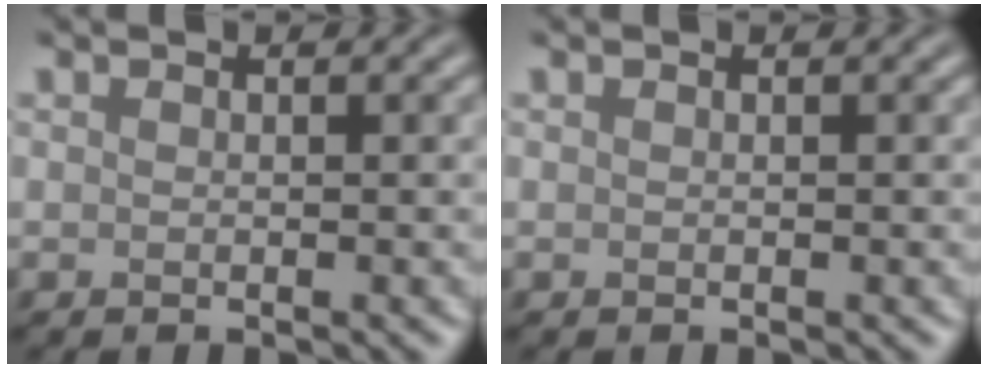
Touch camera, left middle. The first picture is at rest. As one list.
[{"total": 0.0}]